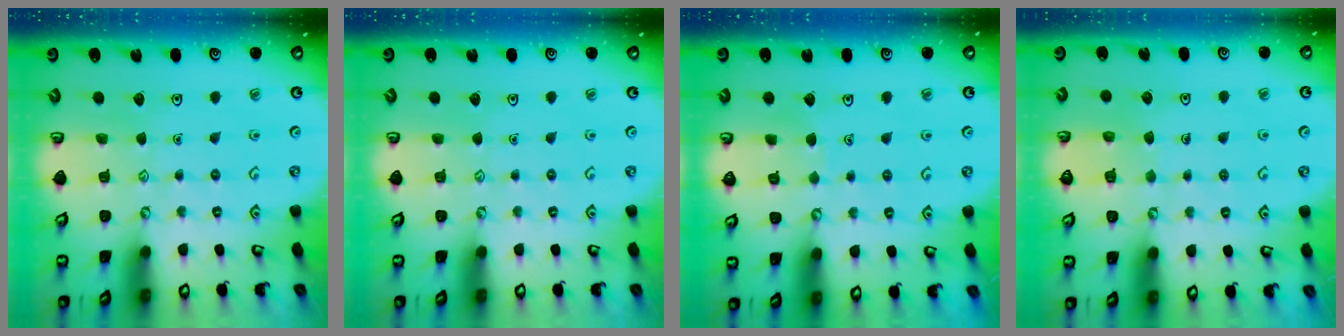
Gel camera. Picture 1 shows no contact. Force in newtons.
{"total": 0.0}
{"total": 3.0, "press": 3.0, "slide": 0.2}
{"total": 4.7, "press": 4.6, "slide": 0.4}